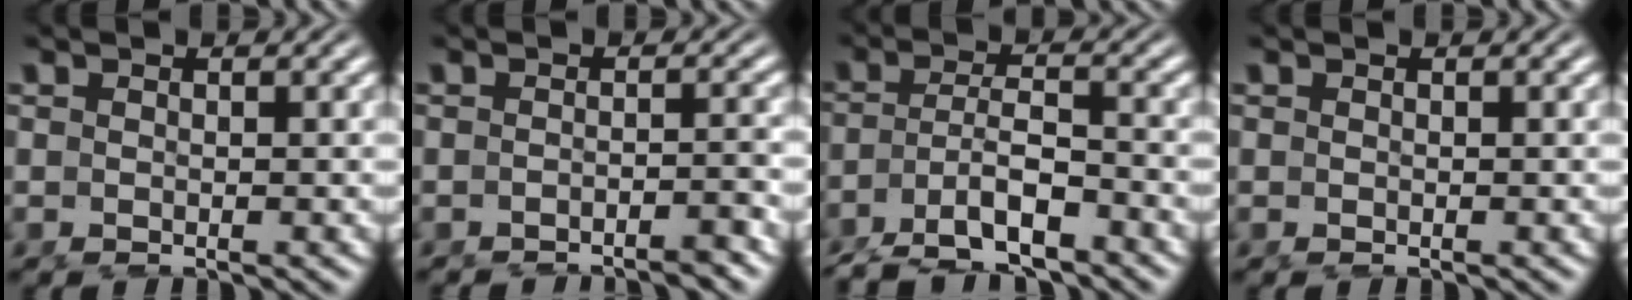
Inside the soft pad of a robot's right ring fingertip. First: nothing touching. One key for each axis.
{"total": 2.1, "fx": -2.0, "fy": -0.5, "fz": 0.4, "tx": 0.000, "ty": 0.008, "tz": -0.040}
{"total": 6.0, "fx": -4.1, "fy": 2.4, "fz": 3.6, "tx": -0.071, "ty": -0.028, "tz": -0.054}
{"total": 0.0}